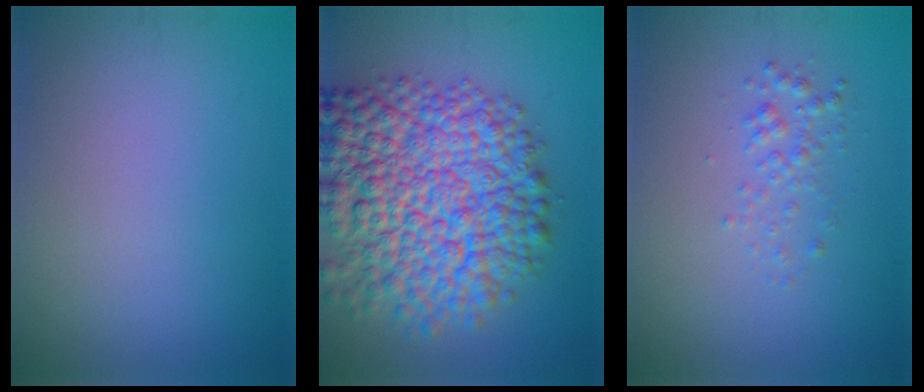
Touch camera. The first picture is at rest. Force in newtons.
{"total": 13.3, "press": 13.3, "slide": 0.5}
{"total": 1.5, "press": 1.5, "slide": 0.1}